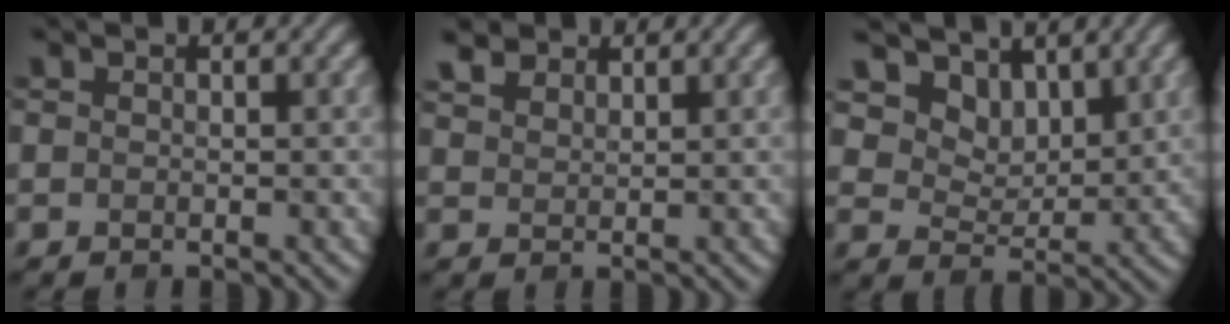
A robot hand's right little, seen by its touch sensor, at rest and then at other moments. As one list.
[{"total": 2.6, "force": [2.1, 1.3, 0.9], "torque": [-0.028, 0.002, 0.047]}, {"total": 8.2, "force": [5.6, 4.8, 3.6], "torque": [-0.099, -0.021, 0.106]}]